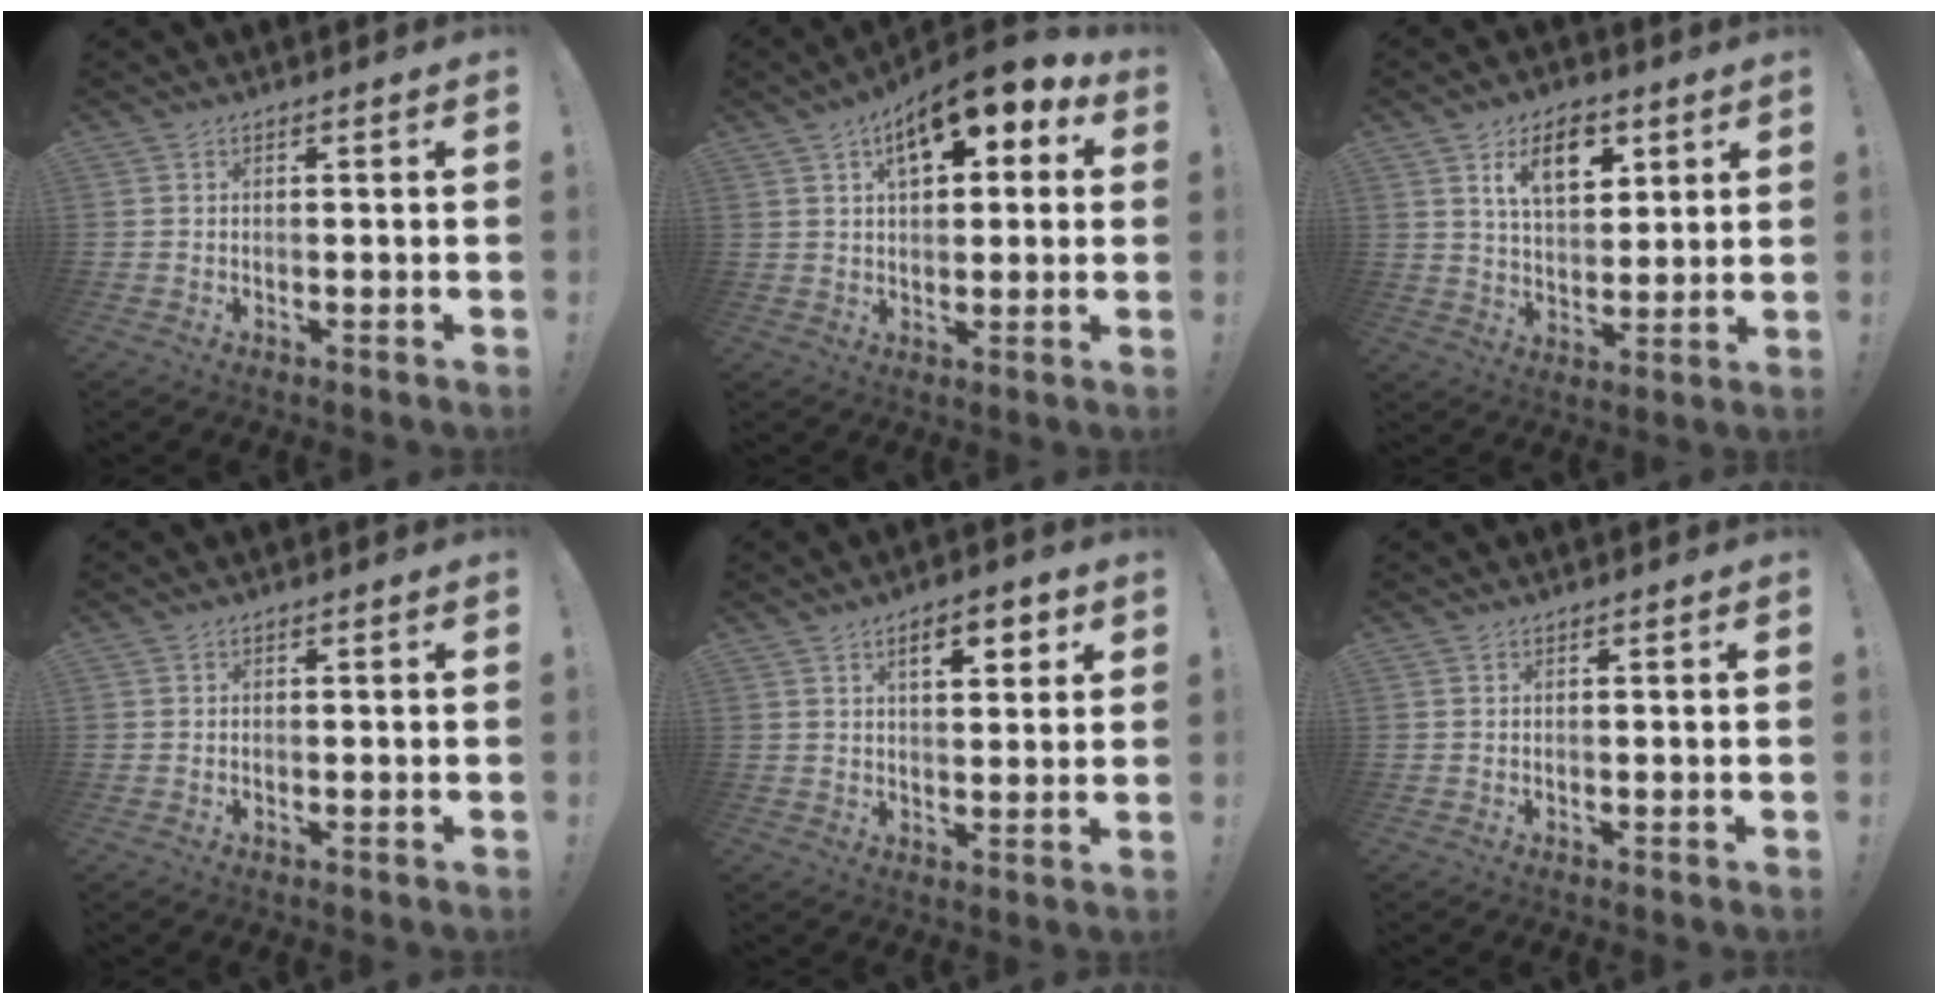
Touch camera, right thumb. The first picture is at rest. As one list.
[{"total": 12.1, "force": [6.1, 5.4, 8.9], "torque": [-0.121, -0.033, 0.103]}, {"total": 12.3, "force": [6.3, 7.6, 7.3], "torque": [-0.108, -0.019, 0.115]}, {"total": 0.5, "force": [-0.1, 0.5, -0.1], "torque": [0.002, 0.002, -0.002]}, {"total": 7.4, "force": [3.5, 2.9, 5.8], "torque": [-0.073, -0.008, 0.051]}, {"total": 0.0}]